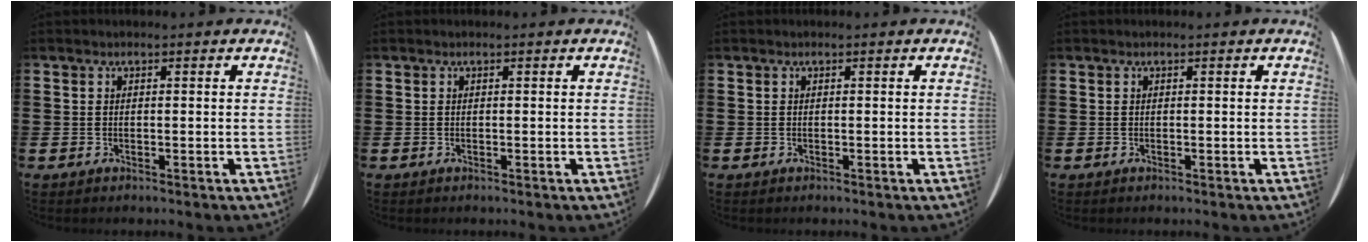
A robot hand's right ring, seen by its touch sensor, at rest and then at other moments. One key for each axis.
{"total": 0.0}
{"total": 0.0}
{"total": 0.0}